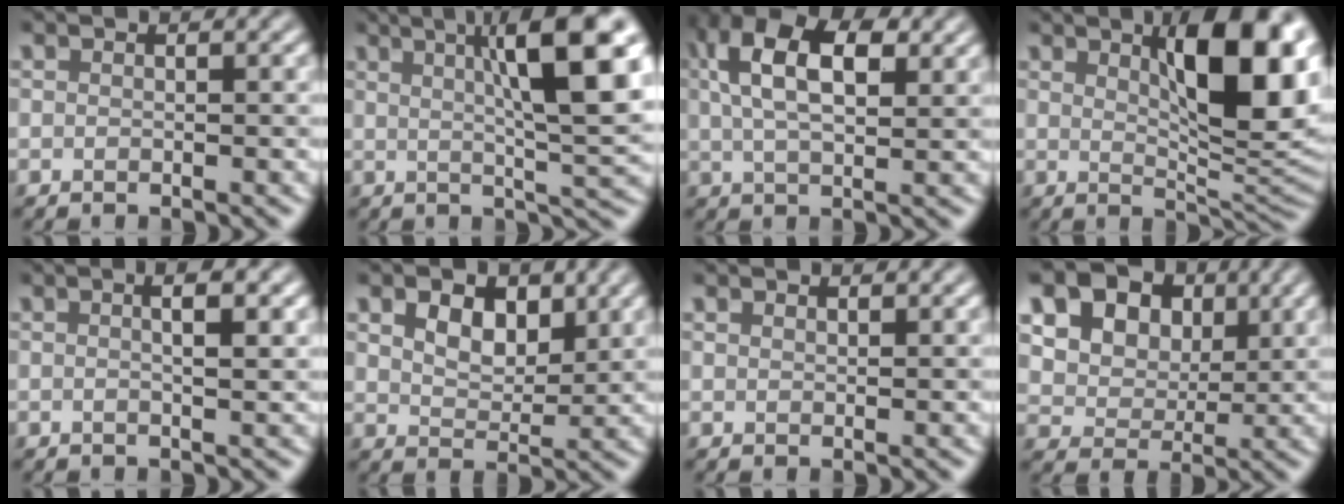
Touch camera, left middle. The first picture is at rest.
{"total": 10.7, "force": [3.2, 2.0, 10.0], "torque": [-0.123, 0.008, 0.045]}
{"total": 8.2, "force": [2.8, 4.1, 6.5], "torque": [-0.125, 0.016, 0.044]}
{"total": 9.8, "force": [3.2, 3.1, 8.7], "torque": [-0.122, -0.002, 0.054]}
{"total": 2.8, "force": [0.7, 0.9, 2.6], "torque": [-0.020, 0.005, -0.006]}
{"total": 4.0, "force": [1.8, 2.5, 2.5], "torque": [-0.052, -0.004, 0.028]}
{"total": 0.7, "force": [0.6, 0.3, 0.2], "torque": [-0.007, -0.002, 0.013]}
{"total": 22.7, "force": [10.5, 17.0, 10.7], "torque": [-0.241, 0.047, 0.162]}